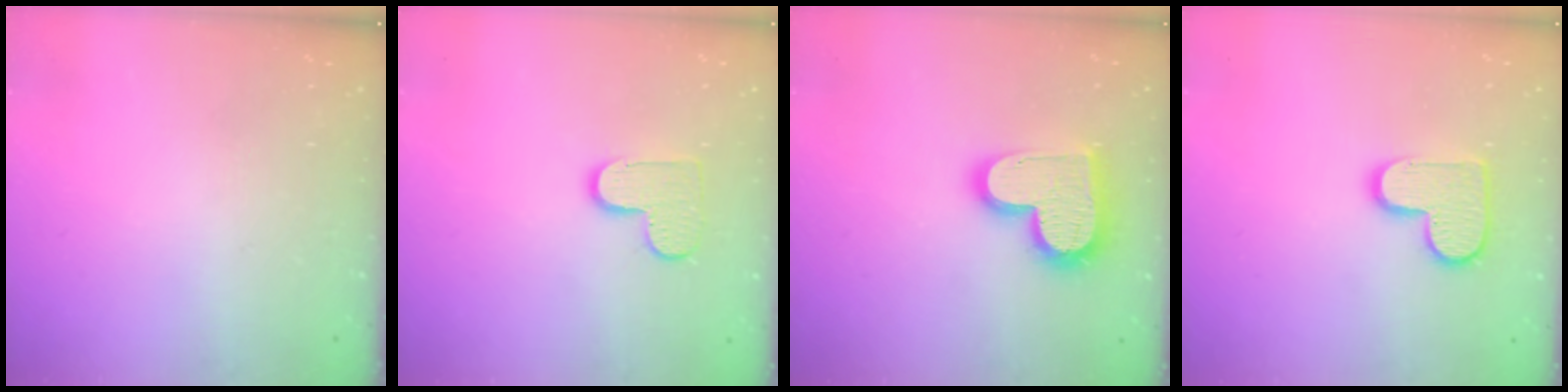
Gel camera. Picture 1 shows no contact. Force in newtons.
{"total": 9.2, "press": 9.1, "slide": 0.6}
{"total": 17.4, "press": 17.3, "slide": 1.3}
{"total": 12.0, "press": 12.0, "slide": 0.7}